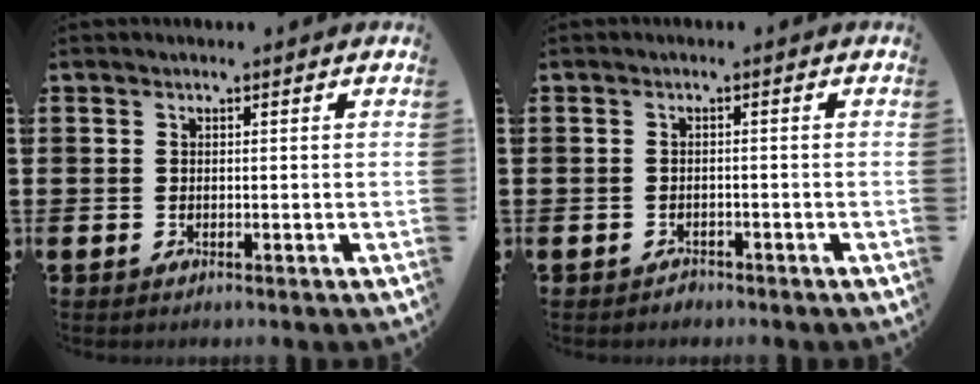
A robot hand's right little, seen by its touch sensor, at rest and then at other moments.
{"total": 0.8, "force": [-0.8, 0.3, 0.0], "torque": [-0.003, 0.001, -0.018]}